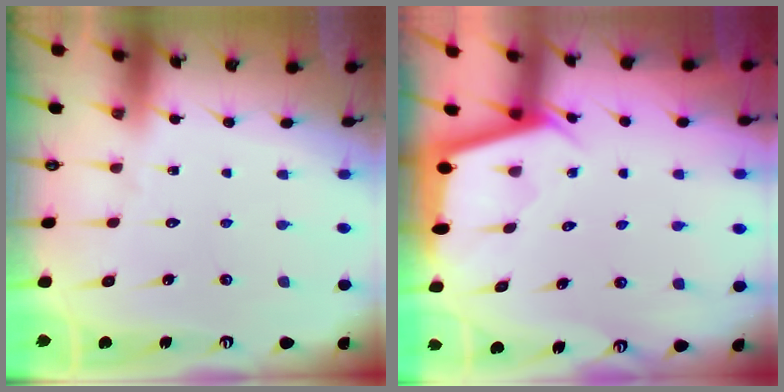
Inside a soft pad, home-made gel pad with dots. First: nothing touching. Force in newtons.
{"total": 2.7, "press": 2.7, "slide": 0.2}